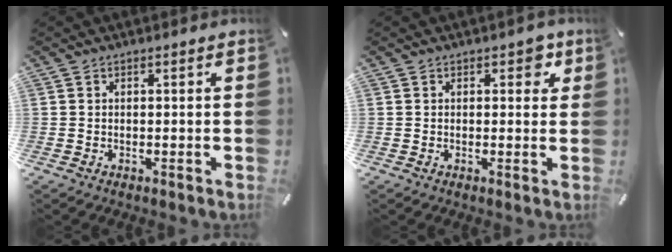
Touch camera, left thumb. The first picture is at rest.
{"total": 3.4, "force": [1.4, 2.2, 2.2], "torque": [-0.016, -0.002, 0.015]}